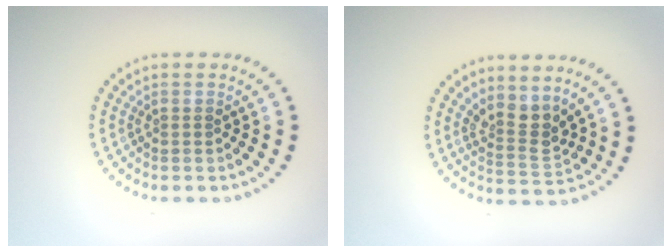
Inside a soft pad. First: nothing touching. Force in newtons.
{"total": 2.8, "press": 1.9, "slide": 2.0}